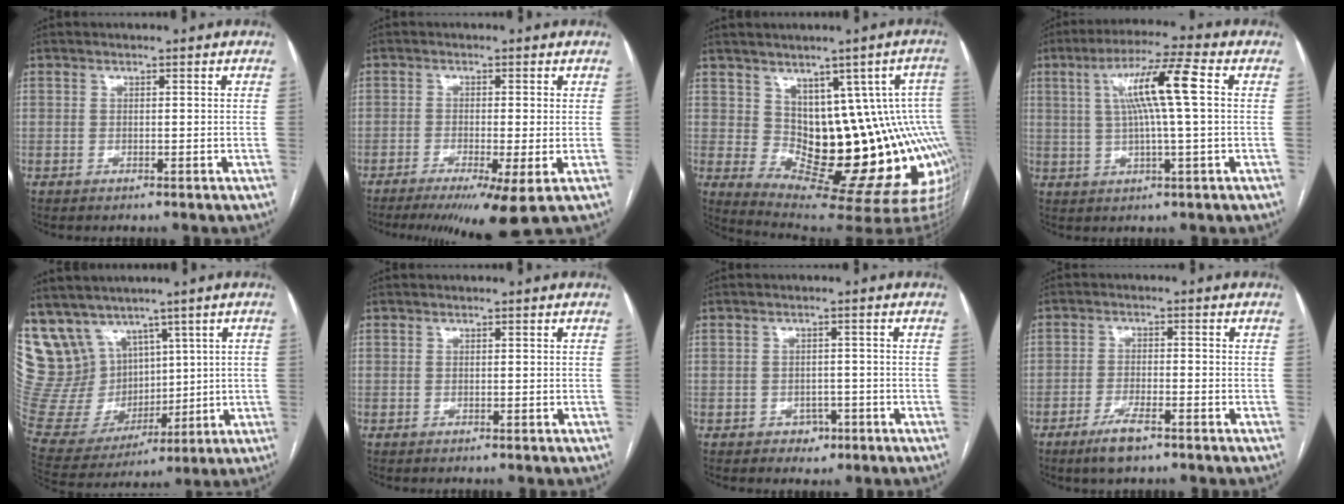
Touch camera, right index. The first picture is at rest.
{"total": 7.8, "force": [-4.5, 0.1, 6.4], "torque": [-0.096, -0.018, -0.073]}
{"total": 17.7, "force": [0.0, 7.0, 16.2], "torque": [-0.131, 0.022, 0.018]}
{"total": 10.1, "force": [2.0, -0.1, 9.9], "torque": [-0.178, 0.013, 0.033]}
{"total": 19.7, "force": [10.1, 15.2, 7.3], "torque": [-0.195, 0.070, 0.227]}
{"total": 0.0}
{"total": 2.8, "force": [-1.5, 2.2, 1.0], "torque": [-0.004, 0.007, -0.015]}
{"total": 4.9, "force": [-3.3, 1.1, 3.4], "torque": [-0.070, -0.005, -0.059]}